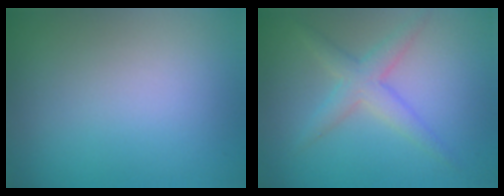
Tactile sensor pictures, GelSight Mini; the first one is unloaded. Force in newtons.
{"total": 2.9, "press": 2.9, "slide": 0.1}